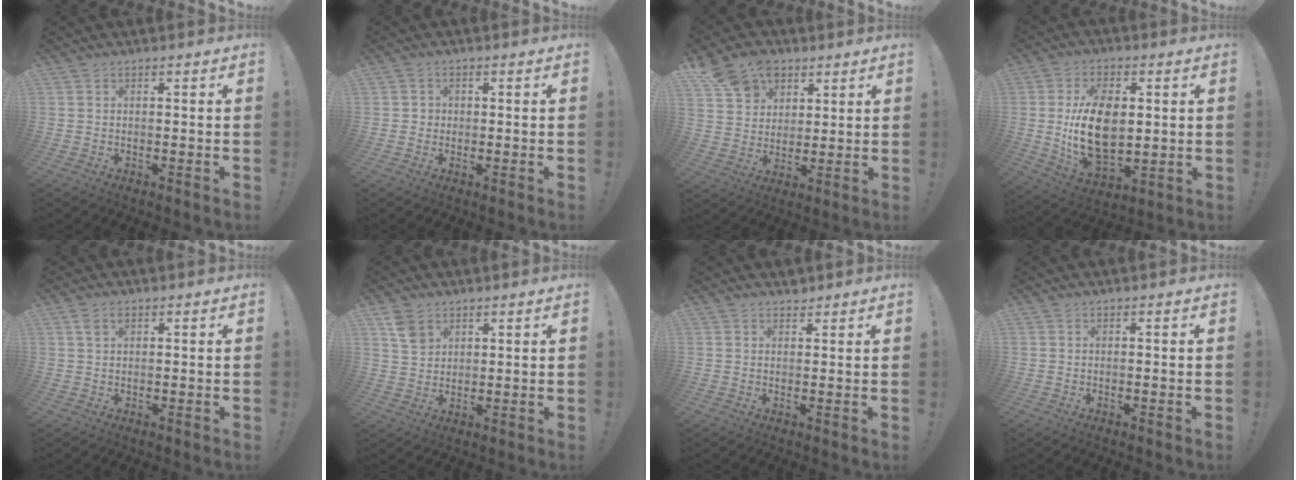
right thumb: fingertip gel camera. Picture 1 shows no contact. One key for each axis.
{"total": 1.9, "fx": -0.2, "fy": 1.8, "fz": 0.4, "tx": -0.008, "ty": 0.004, "tz": -0.003}
{"total": 13.4, "fx": 7.6, "fy": 10.0, "fz": 4.7, "tx": -0.069, "ty": -0.042, "tz": 0.150}
{"total": 17.4, "fx": 0.7, "fy": 10.9, "fz": 13.6, "tx": -0.251, "ty": -0.006, "tz": 0.013}
{"total": 2.6, "fx": 1.4, "fy": 1.4, "fz": 1.7, "tx": -0.022, "ty": -0.004, "tz": 0.023}
{"total": 6.4, "fx": 3.6, "fy": 4.5, "fz": 2.9, "tx": -0.043, "ty": -0.011, "tz": 0.070}
{"total": 1.8, "fx": 1.6, "fy": 0.7, "fz": 0.1, "tx": 0.005, "ty": -0.012, "tz": 0.030}
{"total": 0.0}